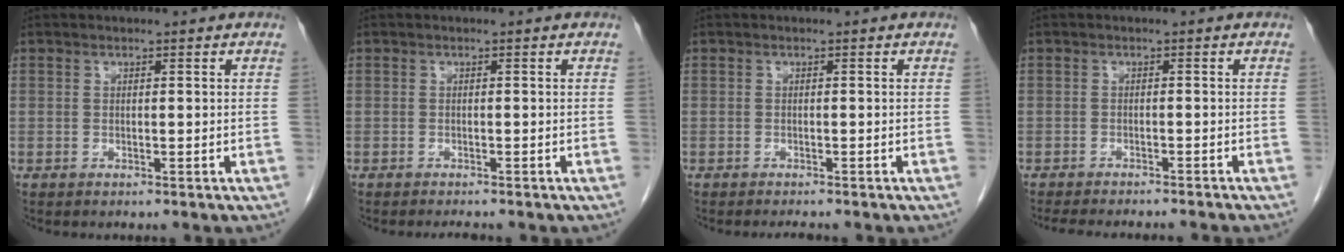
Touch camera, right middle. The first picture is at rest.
{"total": 1.3, "force": [-1.2, 0.0, 0.4], "torque": [-0.012, -0.007, -0.014]}
{"total": 1.3, "force": [-1.2, 0.0, 0.4], "torque": [-0.011, -0.006, -0.014]}
{"total": 11.5, "force": [-10.5, 1.1, 4.7], "torque": [-0.054, -0.015, -0.131]}